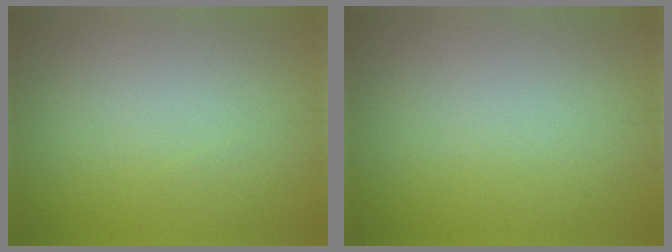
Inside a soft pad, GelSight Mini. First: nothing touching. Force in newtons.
{"total": 0.0}